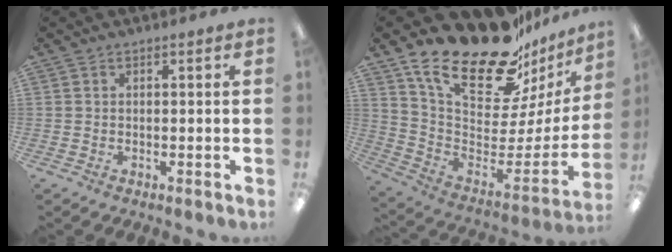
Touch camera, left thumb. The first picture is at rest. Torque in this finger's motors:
{"motor_torque": [1.20, 1.15, 1.13, -1.64, 0.40]}